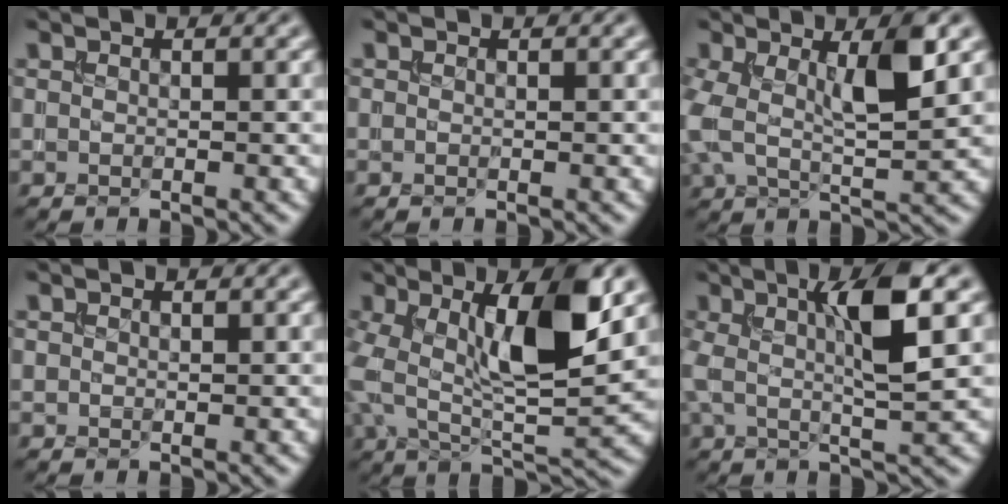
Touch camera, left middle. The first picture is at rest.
{"total": 0.0}
{"total": 6.6, "force": [1.1, 2.4, 6.0], "torque": [-0.121, 0.001, 0.018]}
{"total": 0.5, "force": [0.1, 0.4, 0.3], "torque": [-0.002, -0.002, 0.000]}
{"total": 10.1, "force": [2.1, 3.6, 9.3], "torque": [-0.165, 0.001, 0.033]}
{"total": 6.7, "force": [1.6, 1.3, 6.3], "torque": [-0.110, 0.007, 0.025]}